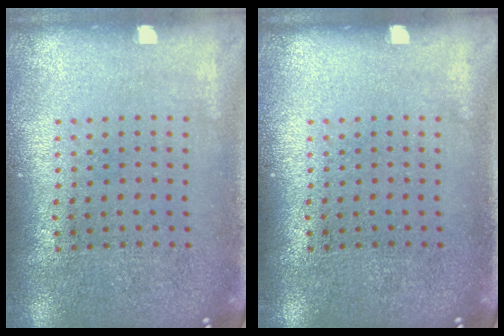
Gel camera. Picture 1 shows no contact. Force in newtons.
{"total": 0.0}